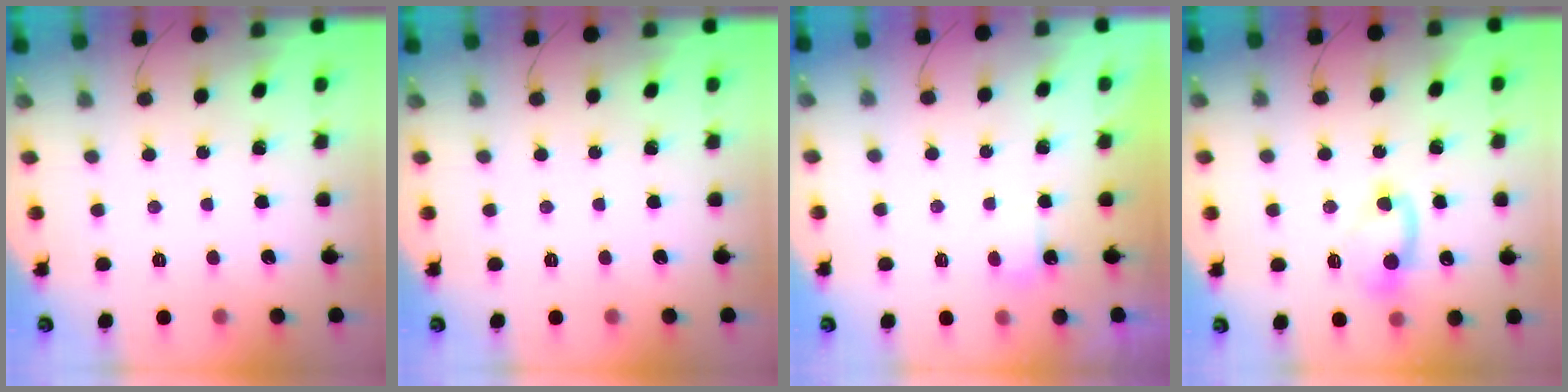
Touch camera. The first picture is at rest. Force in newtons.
{"total": 0.0}
{"total": 2.8, "press": 2.7, "slide": 0.7}
{"total": 5.9, "press": 5.7, "slide": 1.4}